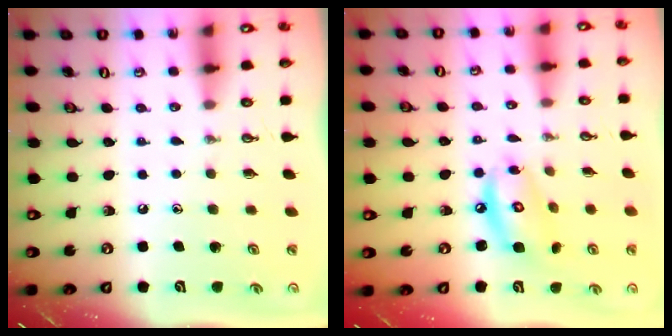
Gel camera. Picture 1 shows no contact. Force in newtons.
{"total": 10.1, "press": 10.1, "slide": 0.8}